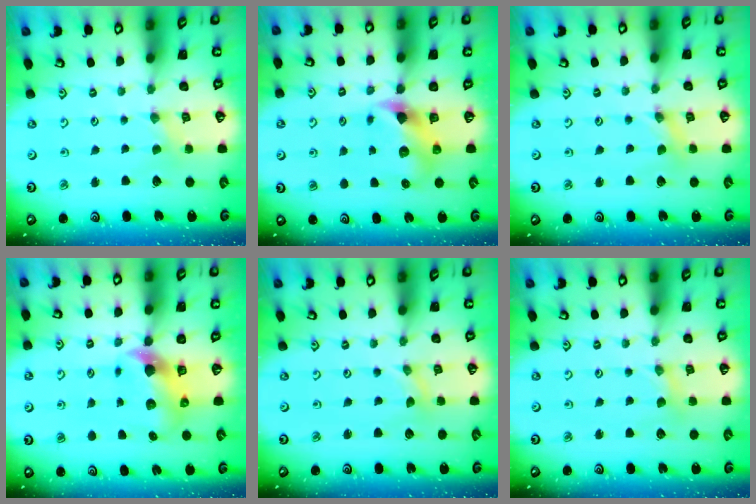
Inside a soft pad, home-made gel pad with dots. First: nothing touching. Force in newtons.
{"total": 6.9, "press": 6.8, "slide": 1.1}
{"total": 1.3, "press": 1.3, "slide": 0.3}
{"total": 7.1, "press": 7.0, "slide": 1.0}
{"total": 0.0}
{"total": 2.3, "press": 2.3, "slide": 0.2}